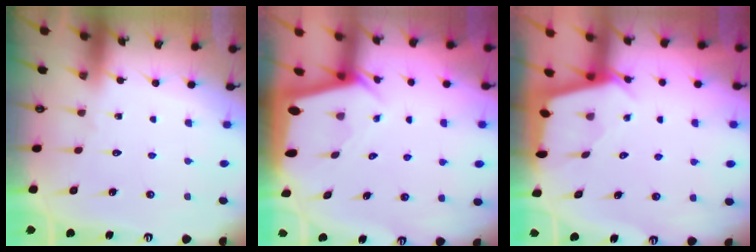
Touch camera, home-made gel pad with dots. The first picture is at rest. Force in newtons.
{"total": 2.5, "press": 2.5, "slide": 0.2}
{"total": 2.5, "press": 2.5, "slide": 0.3}